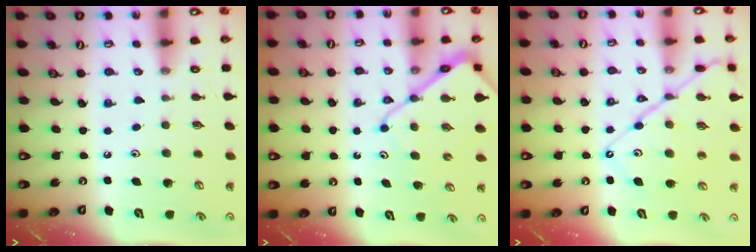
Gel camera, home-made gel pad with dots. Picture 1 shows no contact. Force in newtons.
{"total": 12.1, "press": 12.1, "slide": 1.1}
{"total": 13.8, "press": 13.7, "slide": 1.5}